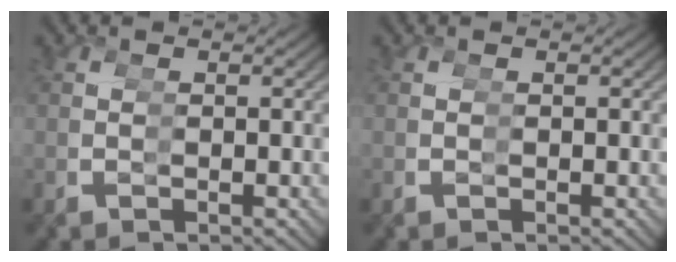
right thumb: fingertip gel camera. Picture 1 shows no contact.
{"total": 0.0}